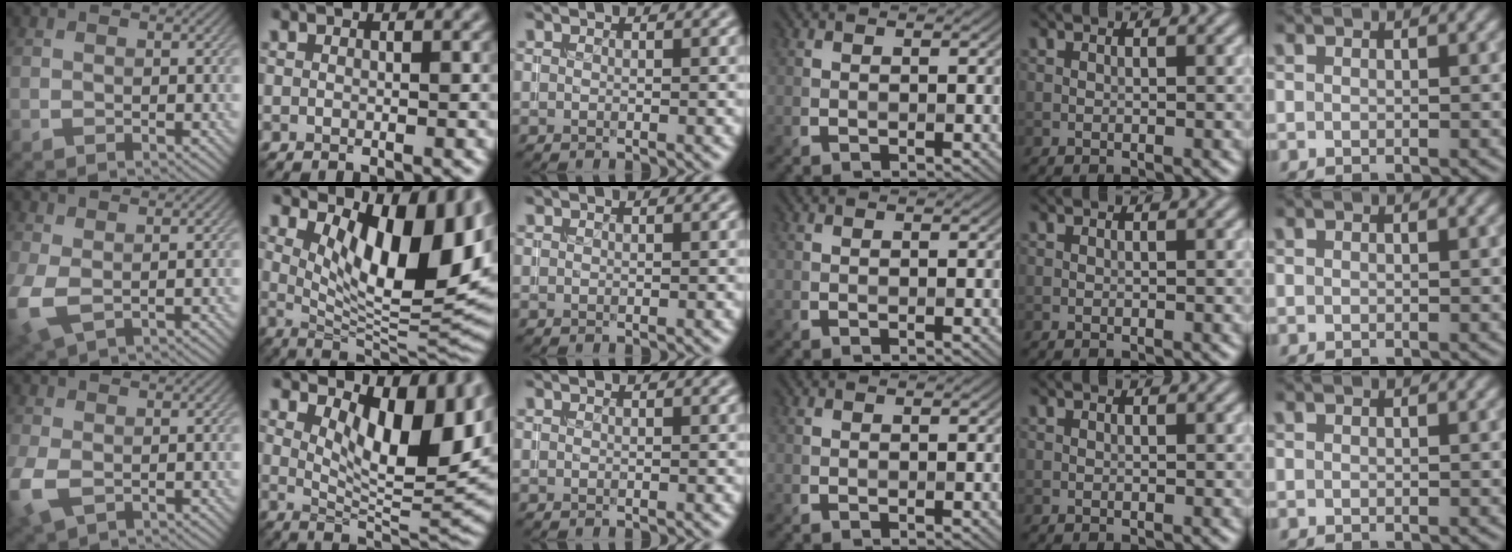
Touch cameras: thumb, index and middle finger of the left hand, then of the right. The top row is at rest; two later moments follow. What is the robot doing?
{"motion": "insert", "object": "coin"}